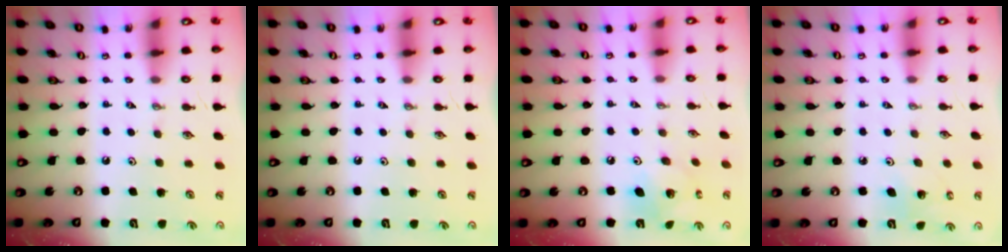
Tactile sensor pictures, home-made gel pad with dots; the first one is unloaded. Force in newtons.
{"total": 0.0}
{"total": 9.2, "press": 9.2, "slide": 0.5}
{"total": 3.1, "press": 3.0, "slide": 0.8}